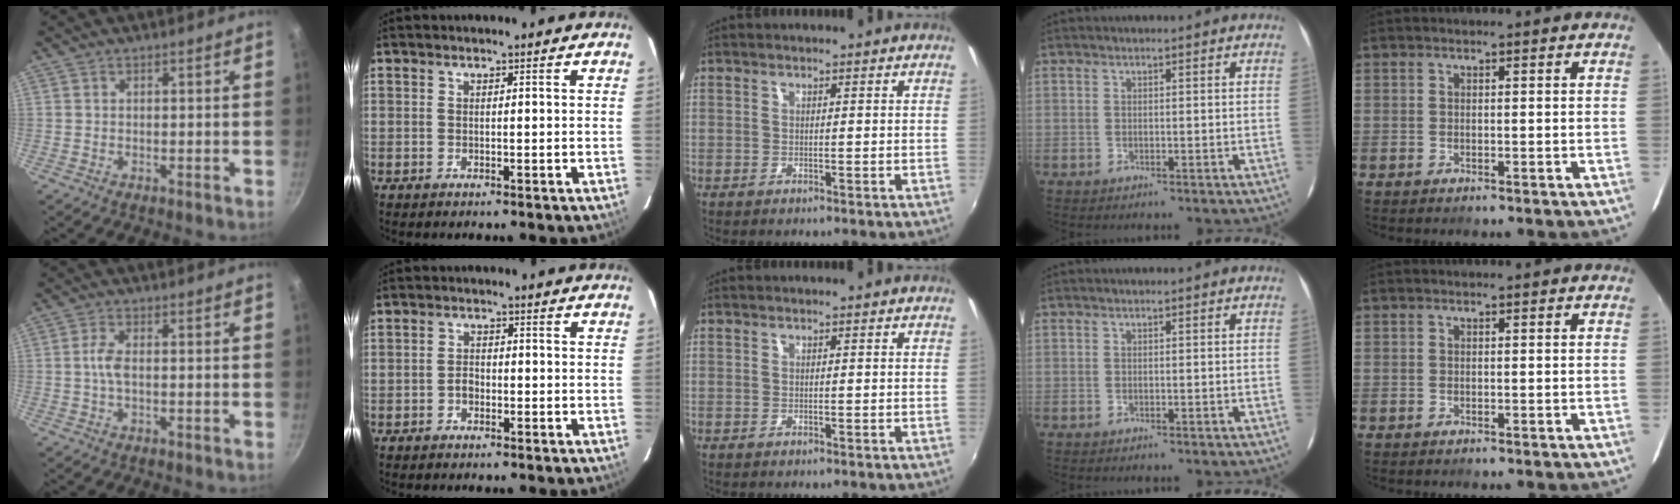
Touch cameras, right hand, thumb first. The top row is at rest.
{"thumb": {"total": 3.3, "force": [-0.3, 1.3, 3.0], "torque": [-0.072, 0.007, -0.010]}, "index": {"total": 1.8, "force": [-1.0, 1.4, 0.7], "torque": [-0.015, 0.004, -0.017]}}